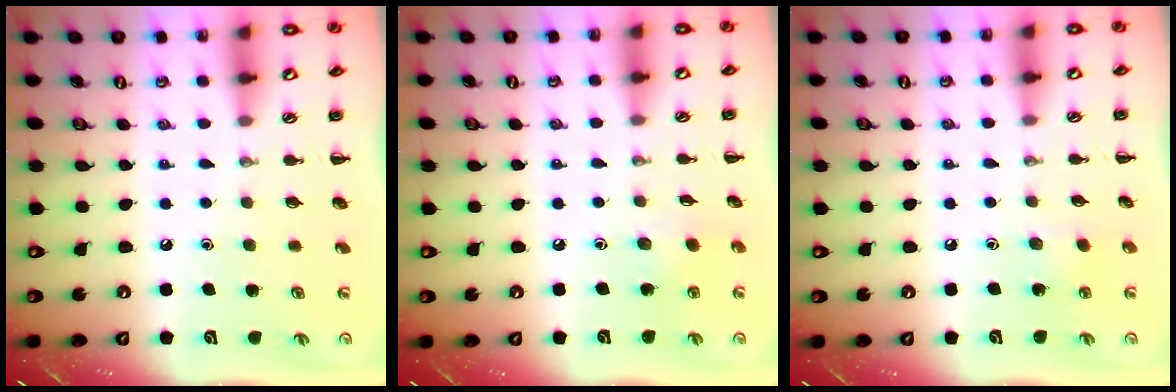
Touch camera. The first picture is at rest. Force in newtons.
{"total": 2.6, "press": 2.5, "slide": 0.9}
{"total": 5.2, "press": 5.1, "slide": 1.3}